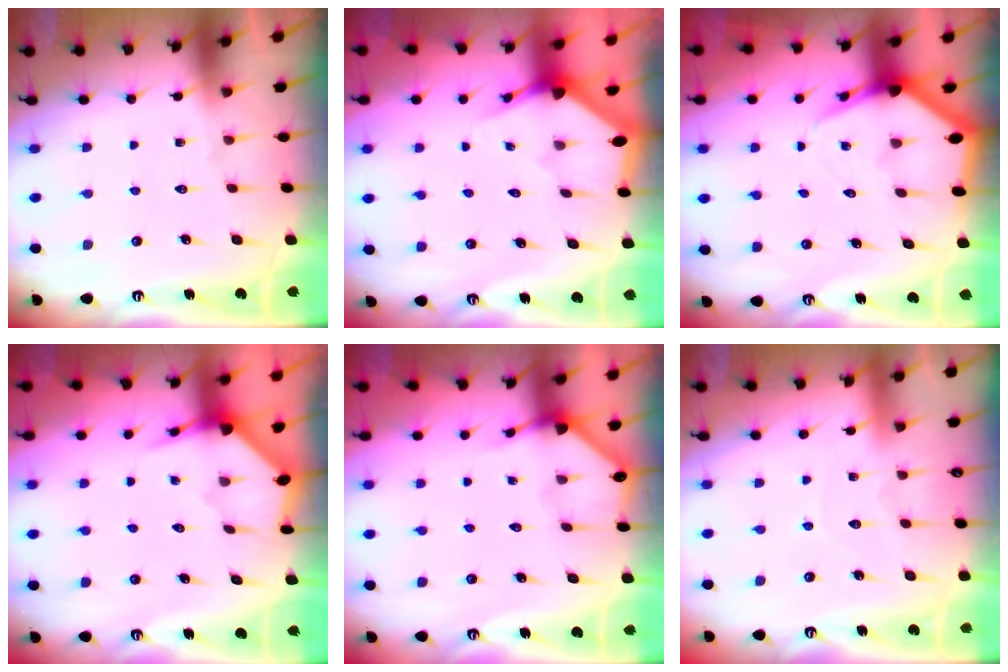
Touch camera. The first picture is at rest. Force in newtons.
{"total": 2.8, "press": 2.8, "slide": 0.2}
{"total": 5.4, "press": 5.4, "slide": 0.6}
{"total": 5.2, "press": 5.1, "slide": 0.4}
{"total": 2.7, "press": 2.7, "slide": 0.1}
{"total": 3.7, "press": 3.7, "slide": 0.4}